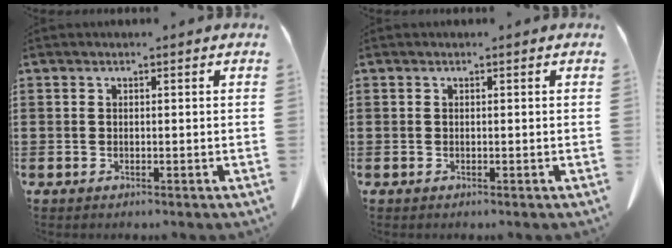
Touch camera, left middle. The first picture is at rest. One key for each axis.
{"total": 0.0}